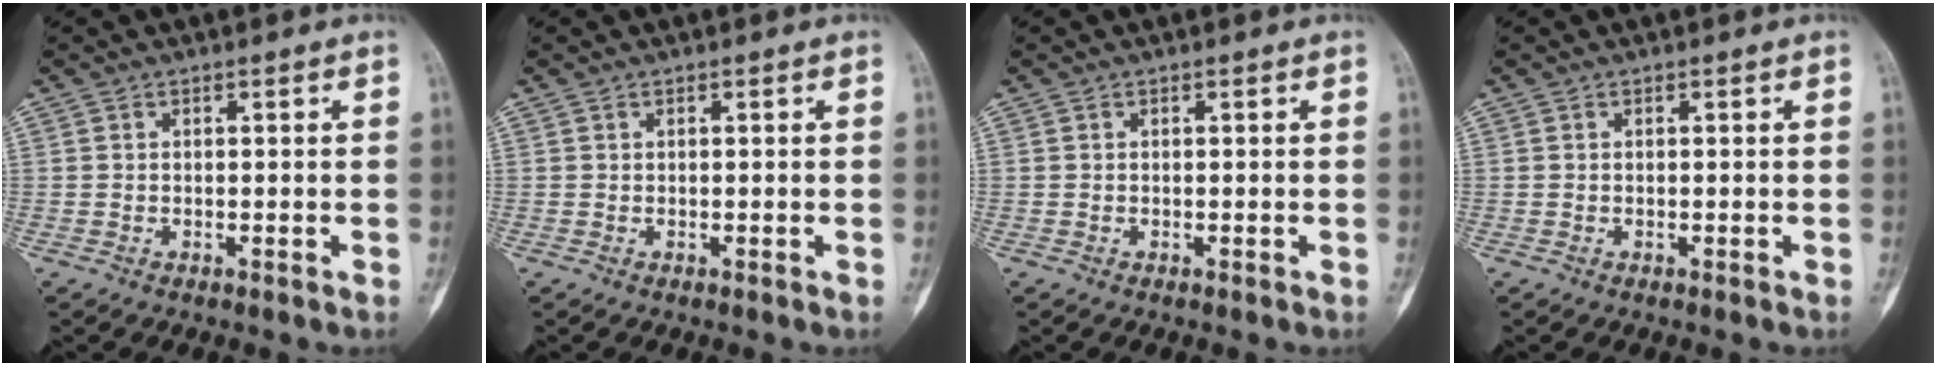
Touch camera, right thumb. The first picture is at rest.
{"total": 0.0}
{"total": 0.0}
{"total": 0.0}